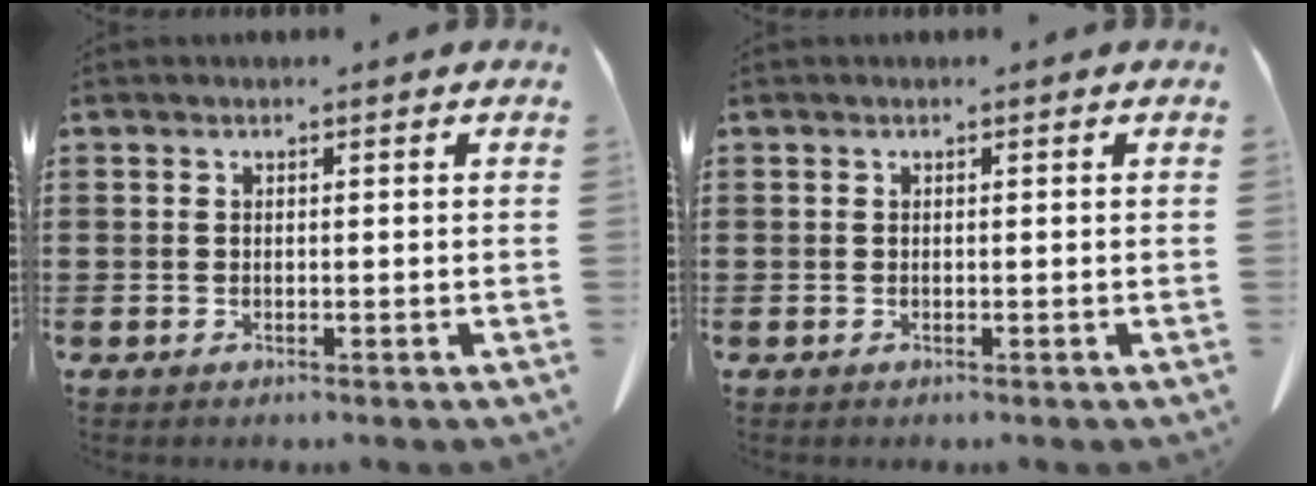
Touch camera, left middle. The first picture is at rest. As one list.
[{"total": 0.0}]